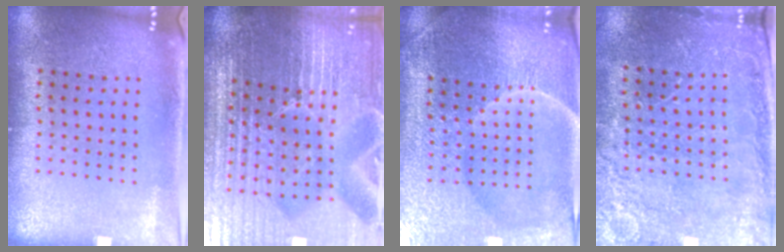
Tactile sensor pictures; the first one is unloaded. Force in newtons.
{"total": 7.2, "press": 6.2, "slide": 3.6}
{"total": 5.5, "press": 5.1, "slide": 2.1}
{"total": 2.8, "press": 2.7, "slide": 0.4}